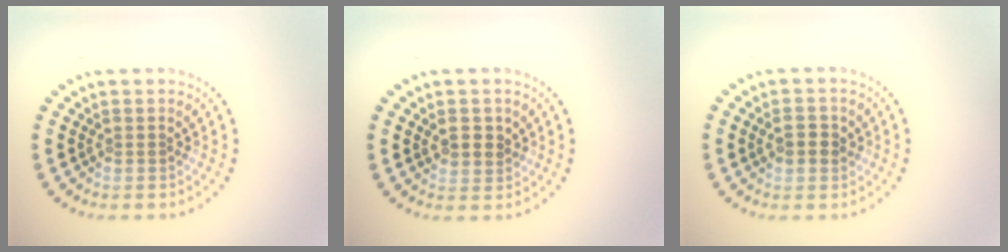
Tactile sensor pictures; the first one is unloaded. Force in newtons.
{"total": 1.7, "press": 1.5, "slide": 0.6}
{"total": 2.1, "press": 2.1, "slide": 0.2}